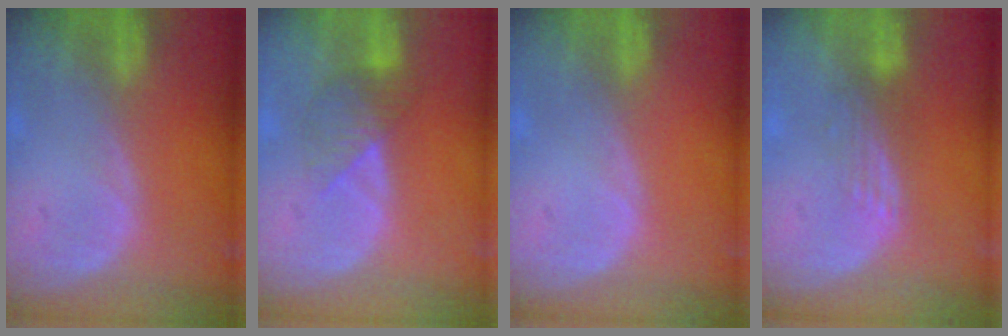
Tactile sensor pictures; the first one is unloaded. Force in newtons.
{"total": 3.9, "press": 3.8, "slide": 1.1}
{"total": 0.0}
{"total": 3.0, "press": 2.5, "slide": 1.7}